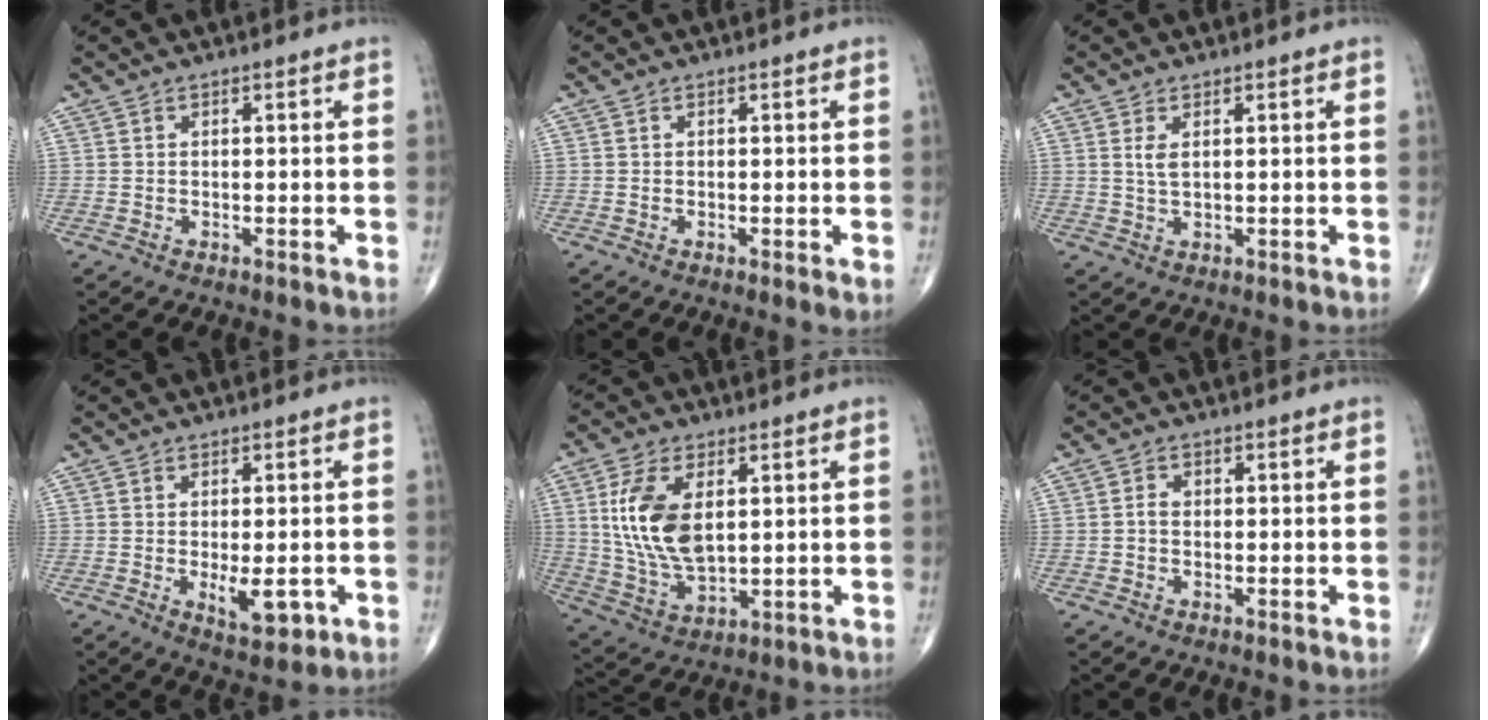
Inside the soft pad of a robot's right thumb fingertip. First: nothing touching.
{"total": 1.6, "force": [-0.2, 0.2, 1.6], "torque": [-0.028, -0.008, -0.003]}
{"total": 2.2, "force": [0.7, 0.9, 1.9], "torque": [-0.039, -0.003, 0.019]}
{"total": 6.1, "force": [-1.4, 2.5, 5.4], "torque": [-0.071, -0.012, -0.012]}
{"total": 13.8, "force": [3.1, 7.4, 11.2], "torque": [-0.218, -0.015, 0.068]}
{"total": 1.7, "force": [-0.1, 1.4, 1.1], "torque": [-0.015, 0.007, -0.003]}